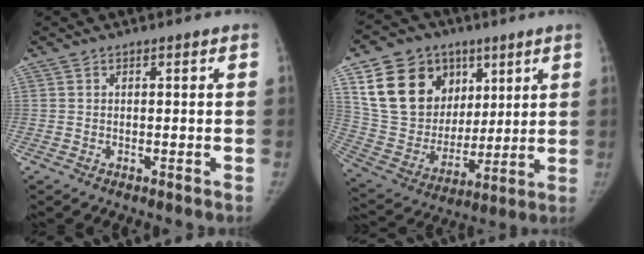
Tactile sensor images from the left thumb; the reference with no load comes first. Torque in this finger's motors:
{"motor_torque": [0.07, 0.89, 1.47, -0.90, 0.12]}